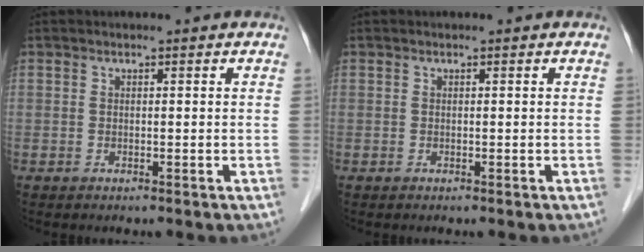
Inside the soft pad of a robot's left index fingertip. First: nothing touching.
{"total": 0.0}